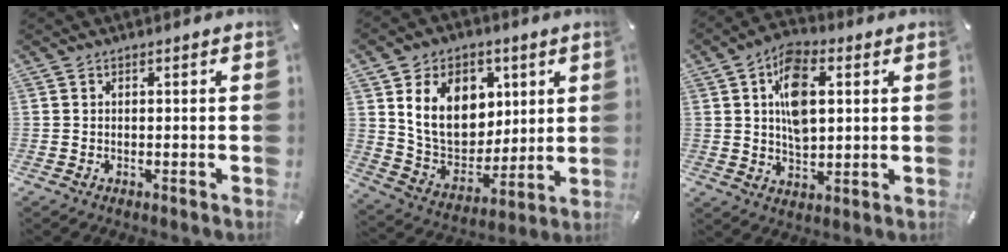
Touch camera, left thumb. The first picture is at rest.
{"total": 16.5, "force": [5.3, 12.9, 8.9], "torque": [-0.157, -0.011, 0.105]}
{"total": 11.4, "force": [2.8, 7.1, 8.5], "torque": [-0.134, 0.001, 0.050]}